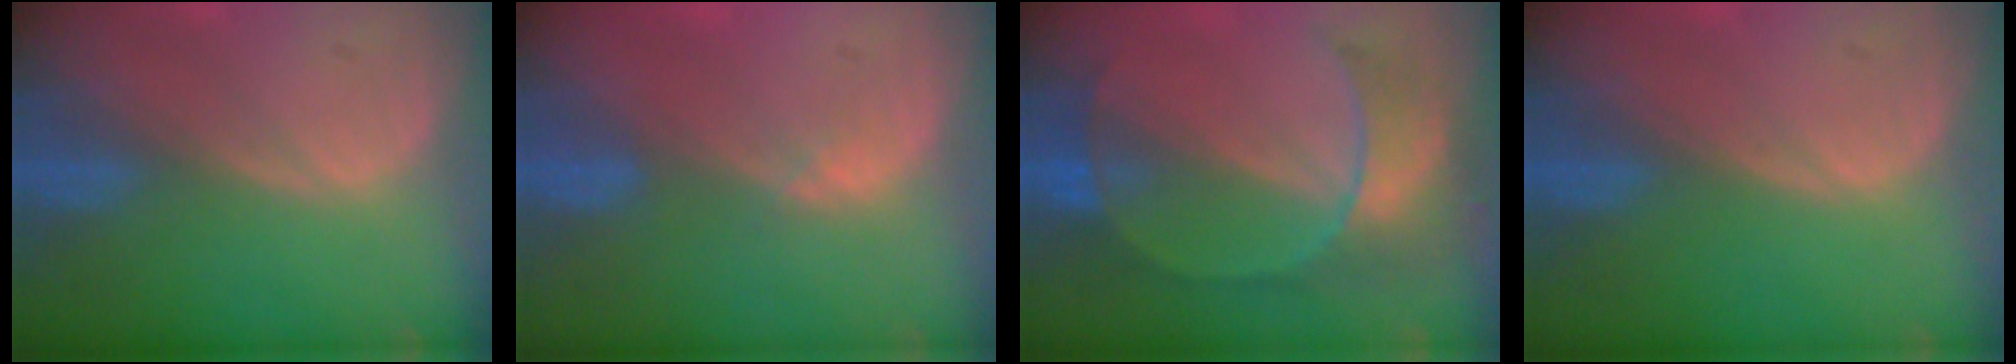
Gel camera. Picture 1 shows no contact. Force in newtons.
{"total": 1.3, "press": 1.1, "slide": 0.8}
{"total": 7.3, "press": 7.2, "slide": 0.9}
{"total": 0.0}